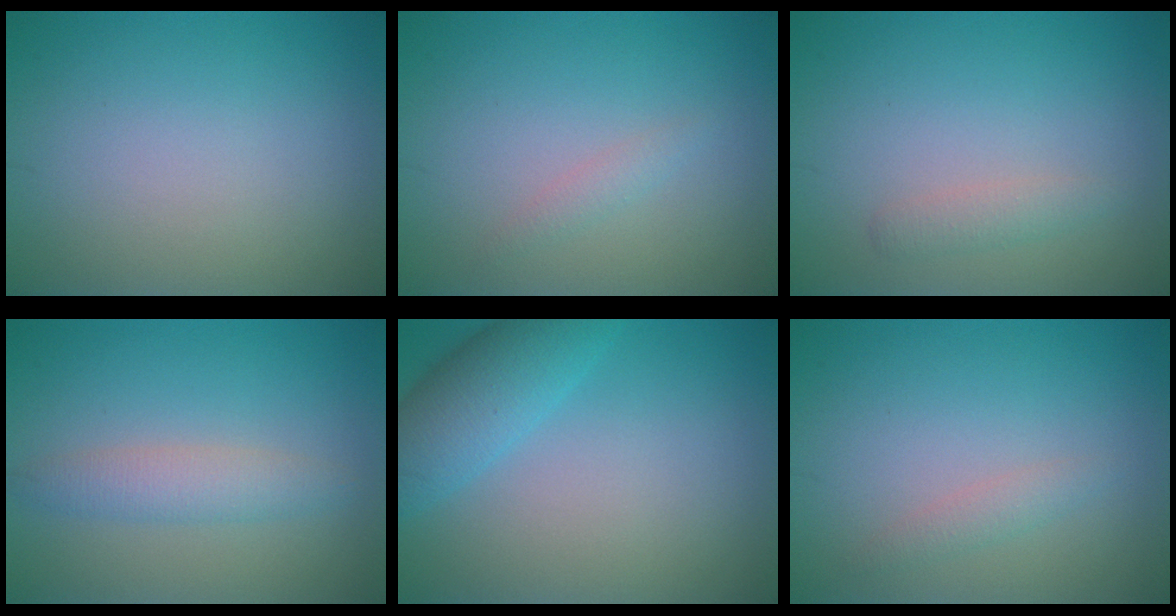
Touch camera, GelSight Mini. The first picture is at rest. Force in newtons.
{"total": 1.0, "press": 1.0, "slide": 0.0}
{"total": 1.3, "press": 1.3, "slide": 0.0}
{"total": 2.5, "press": 2.5, "slide": 0.0}
{"total": 4.5, "press": 4.5, "slide": 0.3}
{"total": 1.2, "press": 1.2, "slide": 0.1}